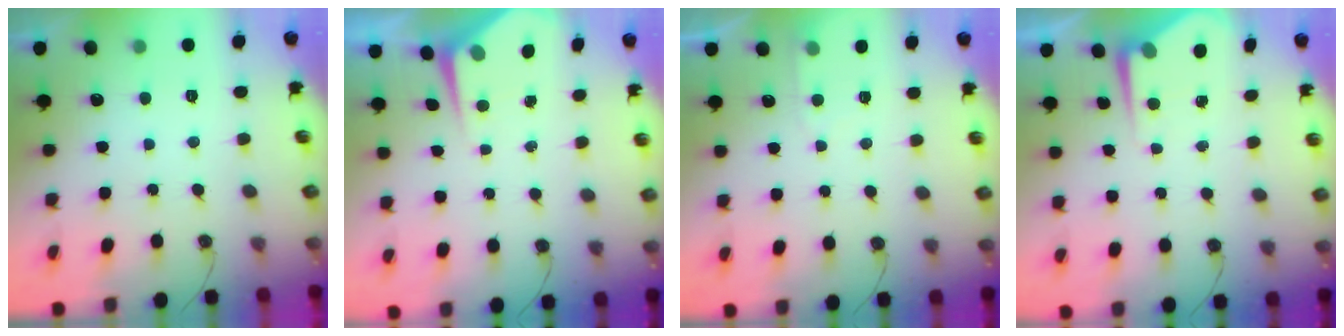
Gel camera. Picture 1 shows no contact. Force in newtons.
{"total": 4.8, "press": 4.8, "slide": 0.5}
{"total": 3.6, "press": 3.6, "slide": 0.5}
{"total": 5.2, "press": 5.2, "slide": 0.2}